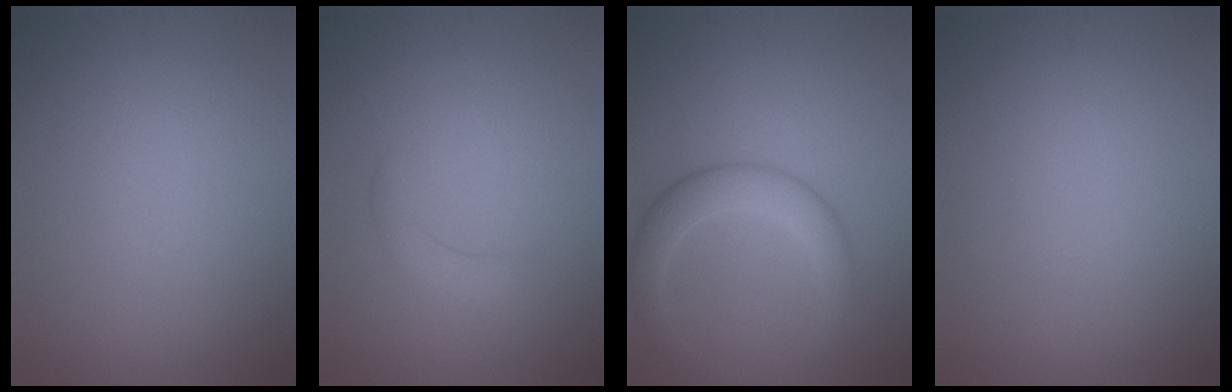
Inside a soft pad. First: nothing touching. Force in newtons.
{"total": 1.5, "press": 1.5, "slide": 0.2}
{"total": 4.0, "press": 4.0, "slide": 0.2}
{"total": 0.0}